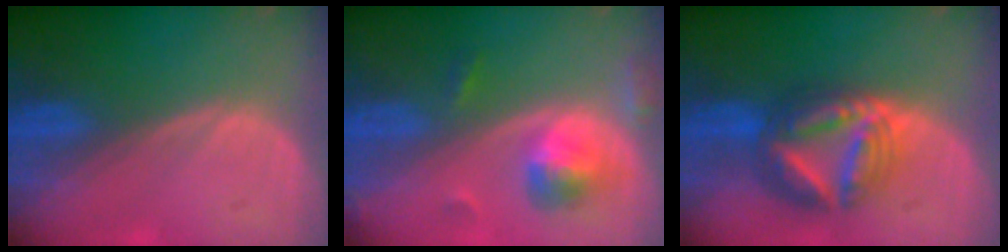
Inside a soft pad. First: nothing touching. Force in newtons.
{"total": 5.6, "press": 5.2, "slide": 1.9}
{"total": 8.5, "press": 8.5, "slide": 0.7}